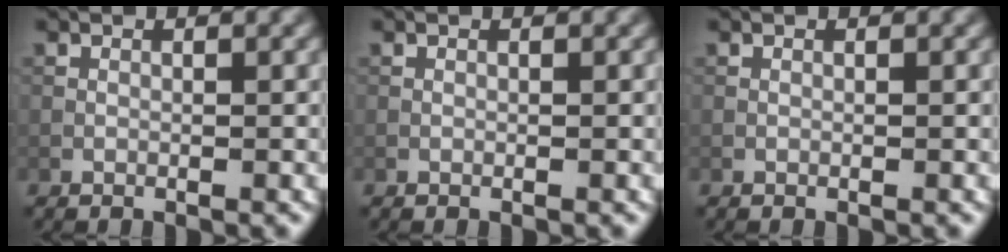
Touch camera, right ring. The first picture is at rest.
{"total": 0.0}
{"total": 0.0}